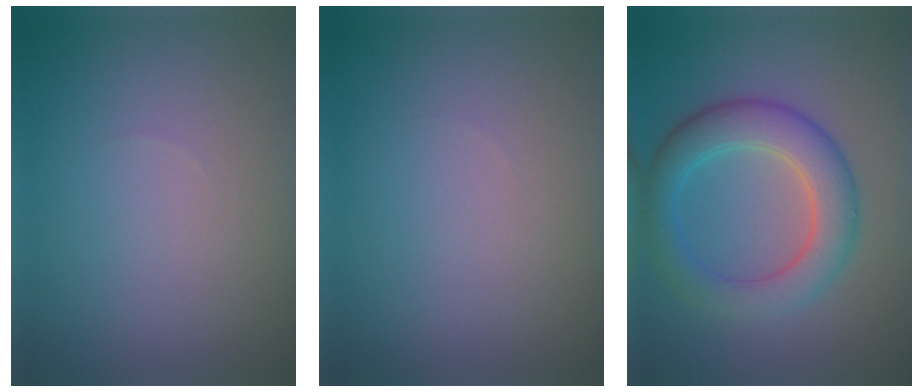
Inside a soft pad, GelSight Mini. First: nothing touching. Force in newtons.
{"total": 0.0}
{"total": 4.4, "press": 4.4, "slide": 0.0}